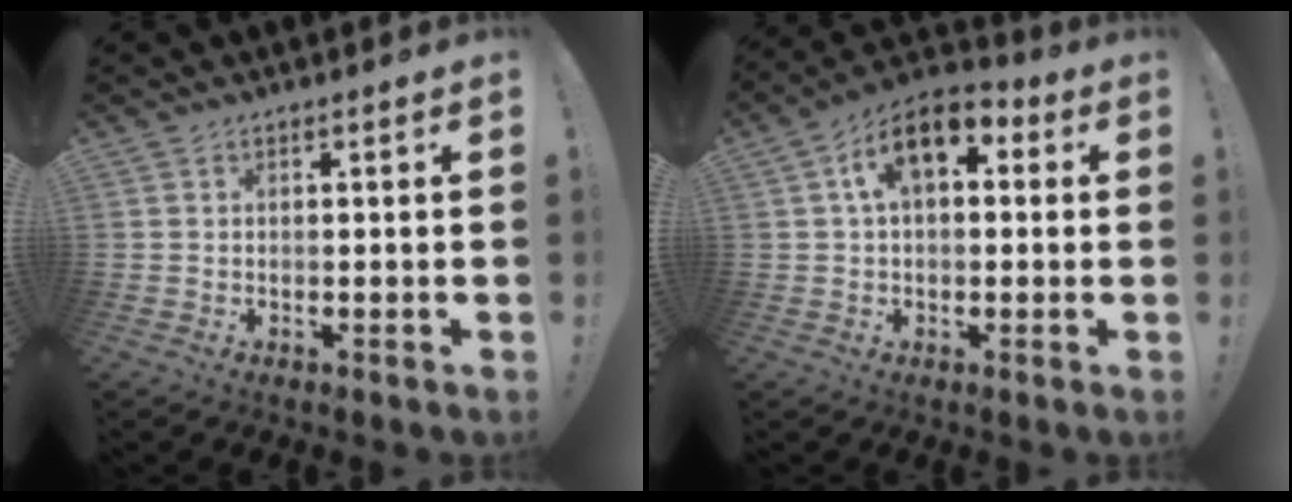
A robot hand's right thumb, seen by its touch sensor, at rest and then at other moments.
{"total": 11.0, "force": [3.9, 5.9, 8.4], "torque": [-0.145, 0.006, 0.073]}